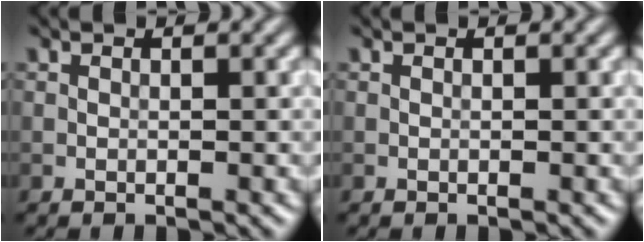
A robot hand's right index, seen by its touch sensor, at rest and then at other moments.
{"total": 0.0}